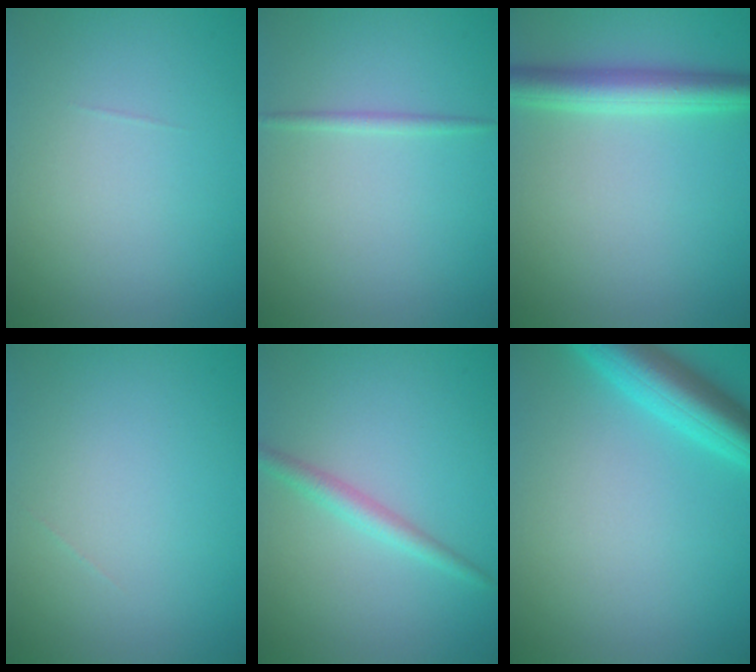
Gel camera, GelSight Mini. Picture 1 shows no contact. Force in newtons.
{"total": 0.9, "press": 0.9, "slide": 0.1}
{"total": 4.2, "press": 4.2, "slide": 0.1}
{"total": 0.0}
{"total": 1.9, "press": 1.9, "slide": 0.0}
{"total": 5.5, "press": 5.5, "slide": 0.3}